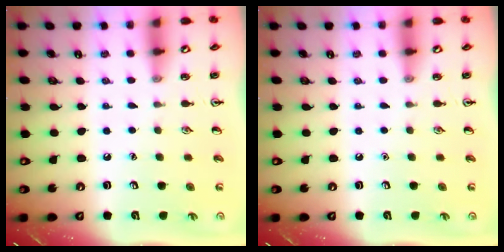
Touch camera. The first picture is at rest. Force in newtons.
{"total": 0.0}